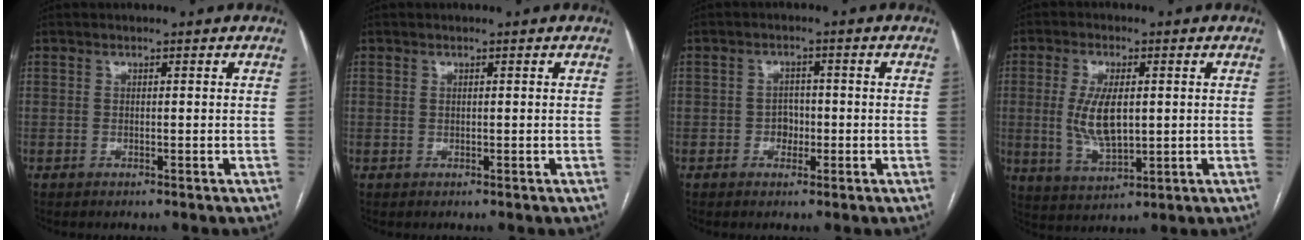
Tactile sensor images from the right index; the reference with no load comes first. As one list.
[{"total": 0.0}, {"total": 2.6, "force": [-0.8, 2.1, 1.4], "torque": [-0.015, 0.007, -0.012]}, {"total": 8.4, "force": [0.5, 3.3, 7.6], "torque": [-0.165, -0.004, 0.015]}]